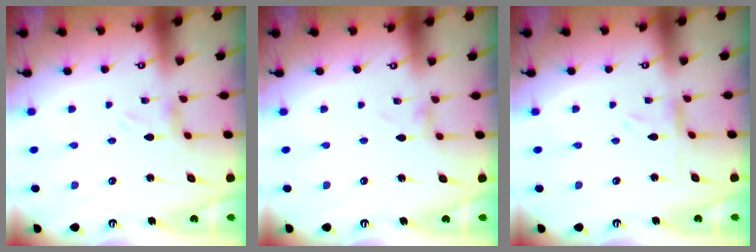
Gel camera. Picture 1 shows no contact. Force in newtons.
{"total": 0.0}
{"total": 0.0}